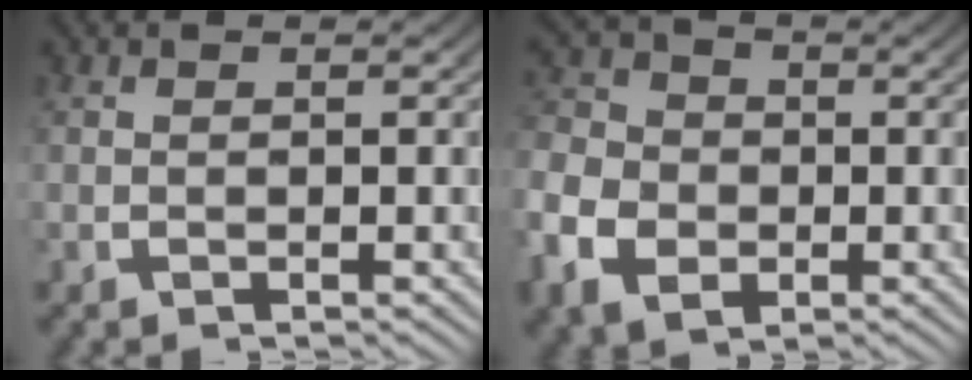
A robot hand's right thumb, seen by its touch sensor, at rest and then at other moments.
{"total": 7.2, "force": [-2.6, 5.9, 3.2], "torque": [-0.085, -0.029, -0.038]}